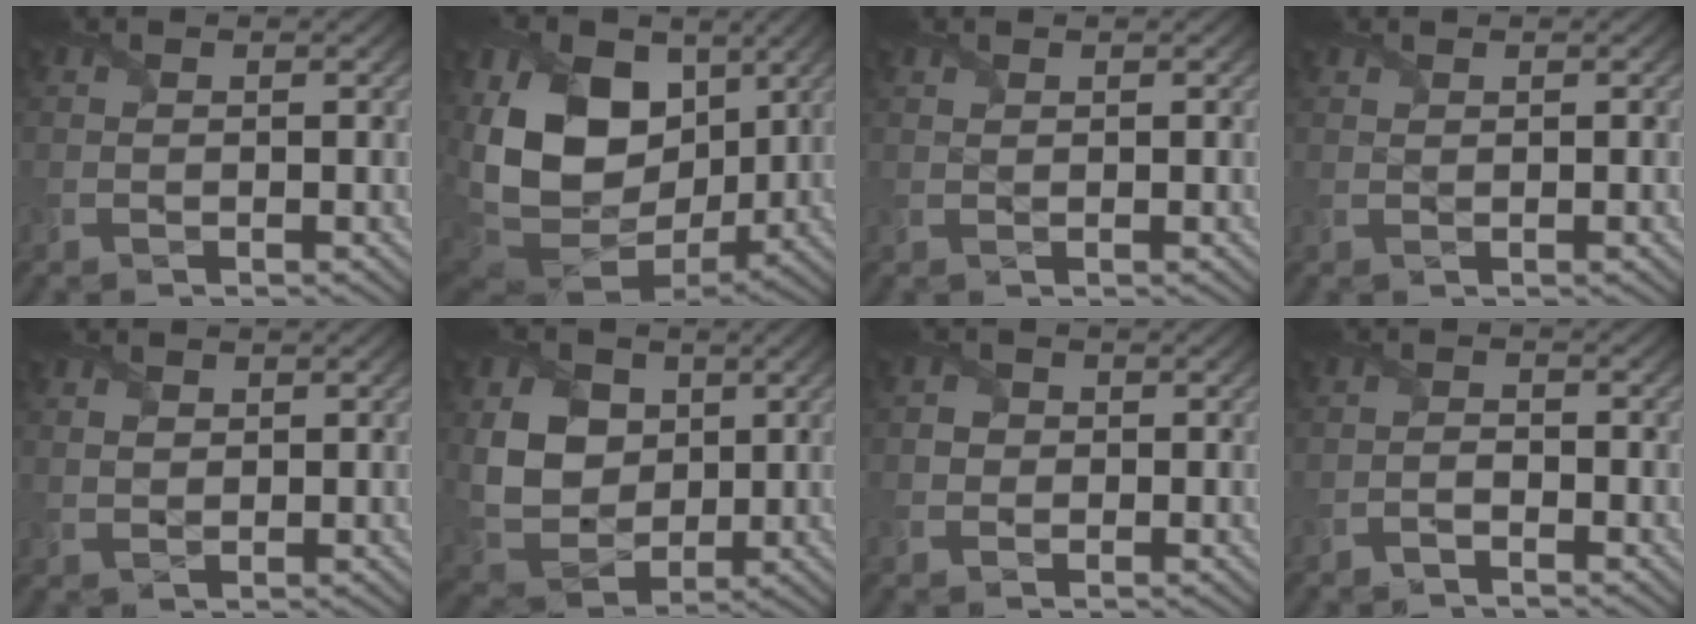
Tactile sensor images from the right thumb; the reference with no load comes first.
{"total": 19.7, "force": [3.9, 13.9, 13.4], "torque": [-0.293, -0.002, 0.081]}
{"total": 0.7, "force": [0.7, 0.0, 0.0], "torque": [-0.002, 0.001, 0.015]}
{"total": 0.7, "force": [0.6, 0.0, 0.2], "torque": [-0.005, 0.001, 0.015]}
{"total": 1.8, "force": [1.1, 1.2, 0.7], "torque": [-0.021, -0.002, 0.022]}
{"total": 9.3, "force": [2.0, 7.4, 5.3], "torque": [-0.138, -0.007, 0.033]}
{"total": 1.4, "force": [0.1, 1.3, 0.2], "torque": [-0.004, 0.000, -0.003]}
{"total": 1.4, "force": [-1.2, 0.4, 0.7], "torque": [-0.016, 0.003, -0.028]}